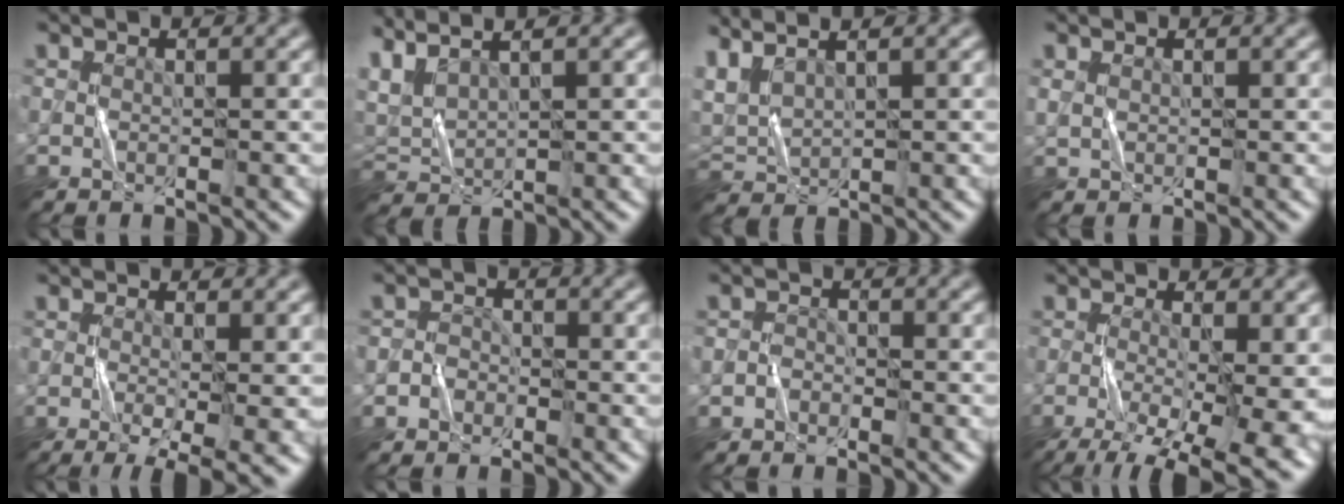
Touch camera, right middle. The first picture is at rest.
{"total": 3.5, "force": [2.6, 1.1, 2.1], "torque": [-0.065, 0.014, 0.061]}
{"total": 3.1, "force": [2.2, 1.1, 1.9], "torque": [-0.061, 0.014, 0.053]}
{"total": 0.7, "force": [0.4, 0.4, 0.4], "torque": [-0.014, 0.001, 0.013]}
{"total": 6.9, "force": [-2.1, 2.0, 6.2], "torque": [-0.084, -0.010, -0.022]}
{"total": 1.3, "force": [-0.8, 1.0, 0.2], "torque": [0.004, 0.007, -0.019]}
{"total": 1.0, "force": [-0.7, 0.6, 0.2], "torque": [-0.001, 0.005, -0.015]}
{"total": 11.2, "force": [-4.6, 4.1, 9.4], "torque": [-0.156, -0.024, -0.061]}